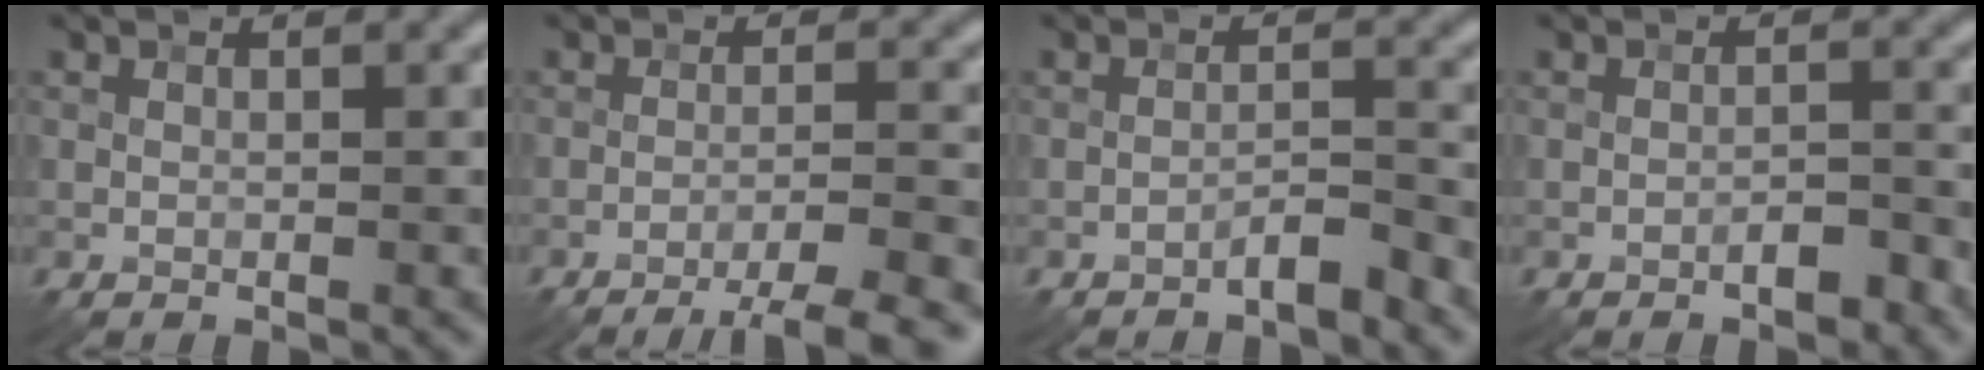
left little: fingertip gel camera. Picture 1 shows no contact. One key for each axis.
{"total": 5.8, "fx": -4.4, "fy": 0.9, "fz": 3.7, "tx": -0.052, "ty": 0.002, "tz": -0.063}
{"total": 2.1, "fx": -1.7, "fy": 0.2, "fz": 1.2, "tx": -0.016, "ty": 0.012, "tz": -0.032}
{"total": 1.8, "fx": -1.3, "fy": 0.4, "fz": 1.2, "tx": -0.014, "ty": 0.007, "tz": -0.021}